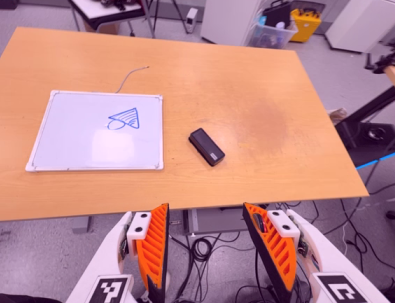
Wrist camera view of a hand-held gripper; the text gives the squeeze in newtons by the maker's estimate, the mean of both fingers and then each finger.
{"total": 0.0}